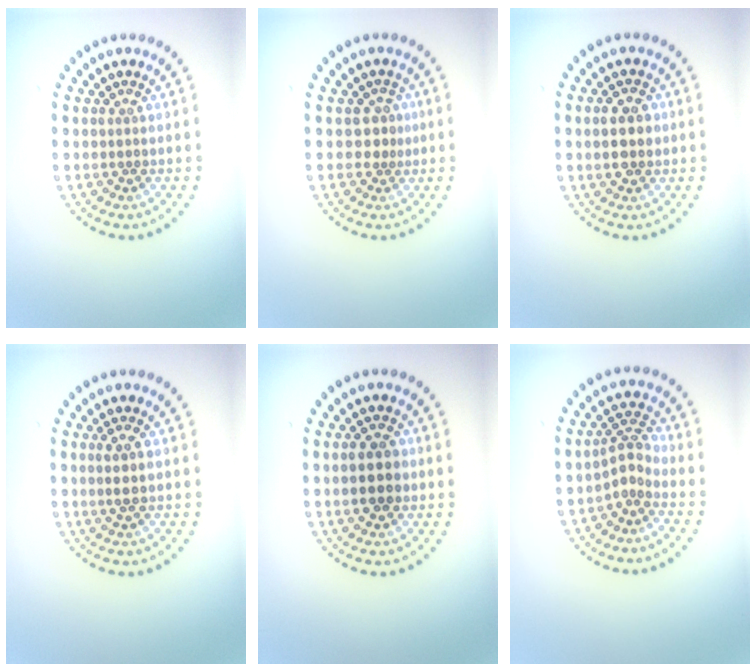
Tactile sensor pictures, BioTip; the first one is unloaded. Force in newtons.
{"total": 1.7, "press": 1.2, "slide": 1.2}
{"total": 2.9, "press": 2.9, "slide": 0.1}
{"total": 1.6, "press": 1.3, "slide": 1.0}
{"total": 2.7, "press": 2.7, "slide": 0.2}
{"total": 2.2, "press": 1.6, "slide": 1.5}